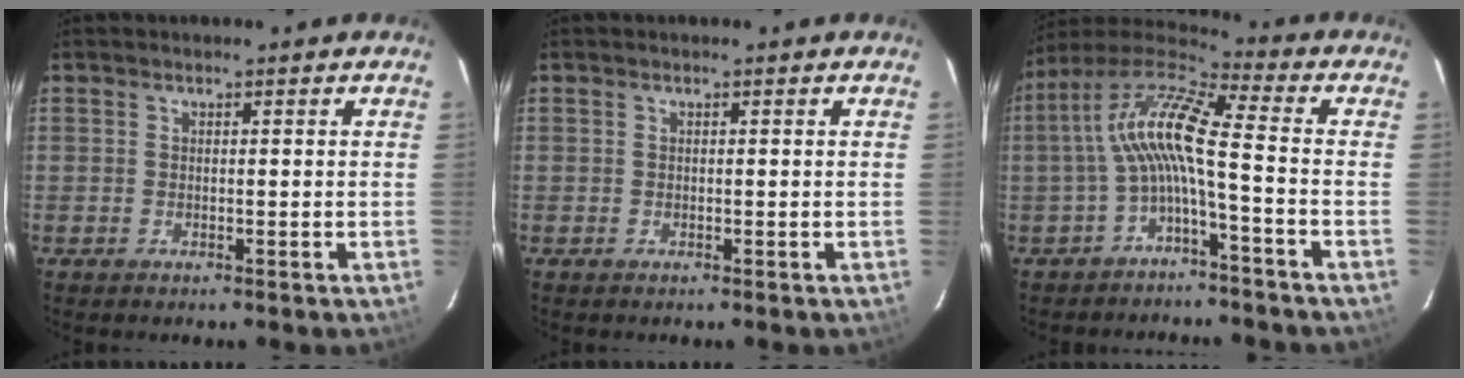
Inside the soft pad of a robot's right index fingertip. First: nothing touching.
{"total": 0.0}
{"total": 11.9, "force": [-2.1, 1.3, 11.7], "torque": [-0.234, 0.019, -0.043]}